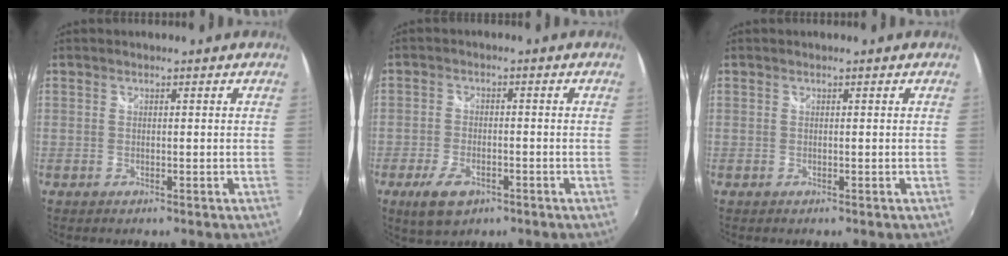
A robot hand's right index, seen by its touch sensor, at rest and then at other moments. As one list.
[{"total": 7.0, "force": [-4.0, 3.6, 4.5], "torque": [-0.108, -0.010, -0.068]}, {"total": 0.0}]